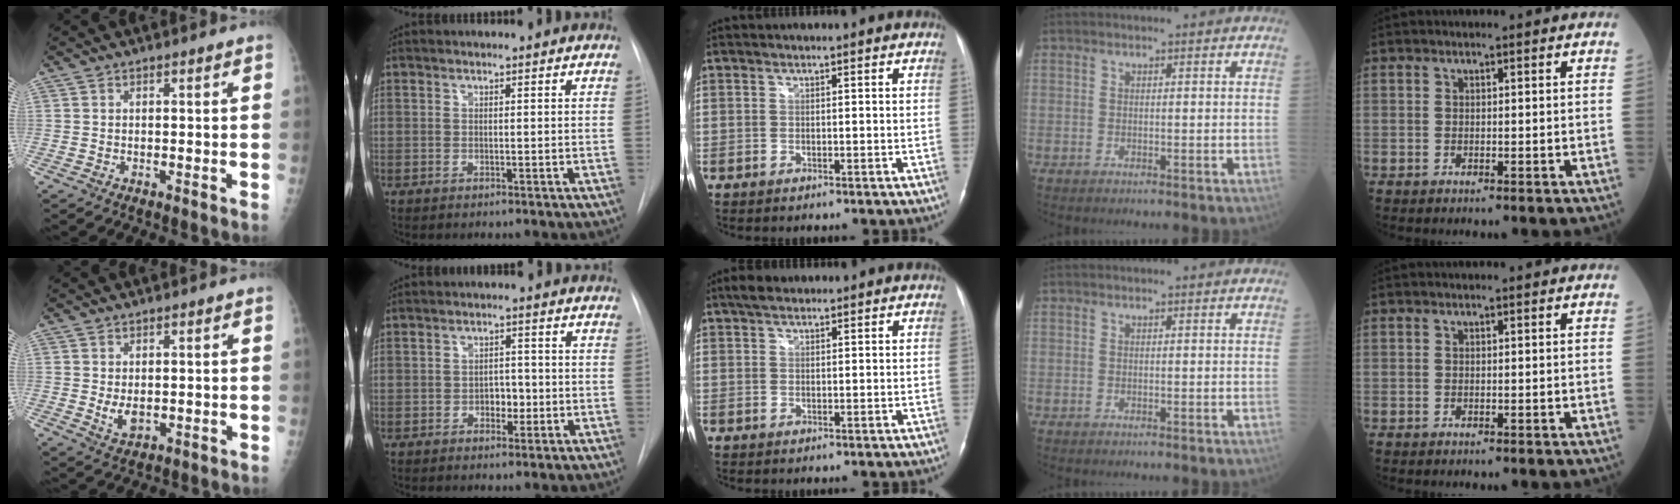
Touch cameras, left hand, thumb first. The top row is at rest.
{"thumb": {"total": 3.6, "force": [-0.1, 2.5, 2.7], "torque": [-0.039, -0.008, 0.007]}, "index": {"total": 2.9, "force": [-0.9, 1.9, 2.0], "torque": [-0.022, 0.007, -0.012]}, "middle": {"total": 2.6, "force": [2.0, 1.1, 1.2], "torque": [-0.027, 0.014, 0.035]}}